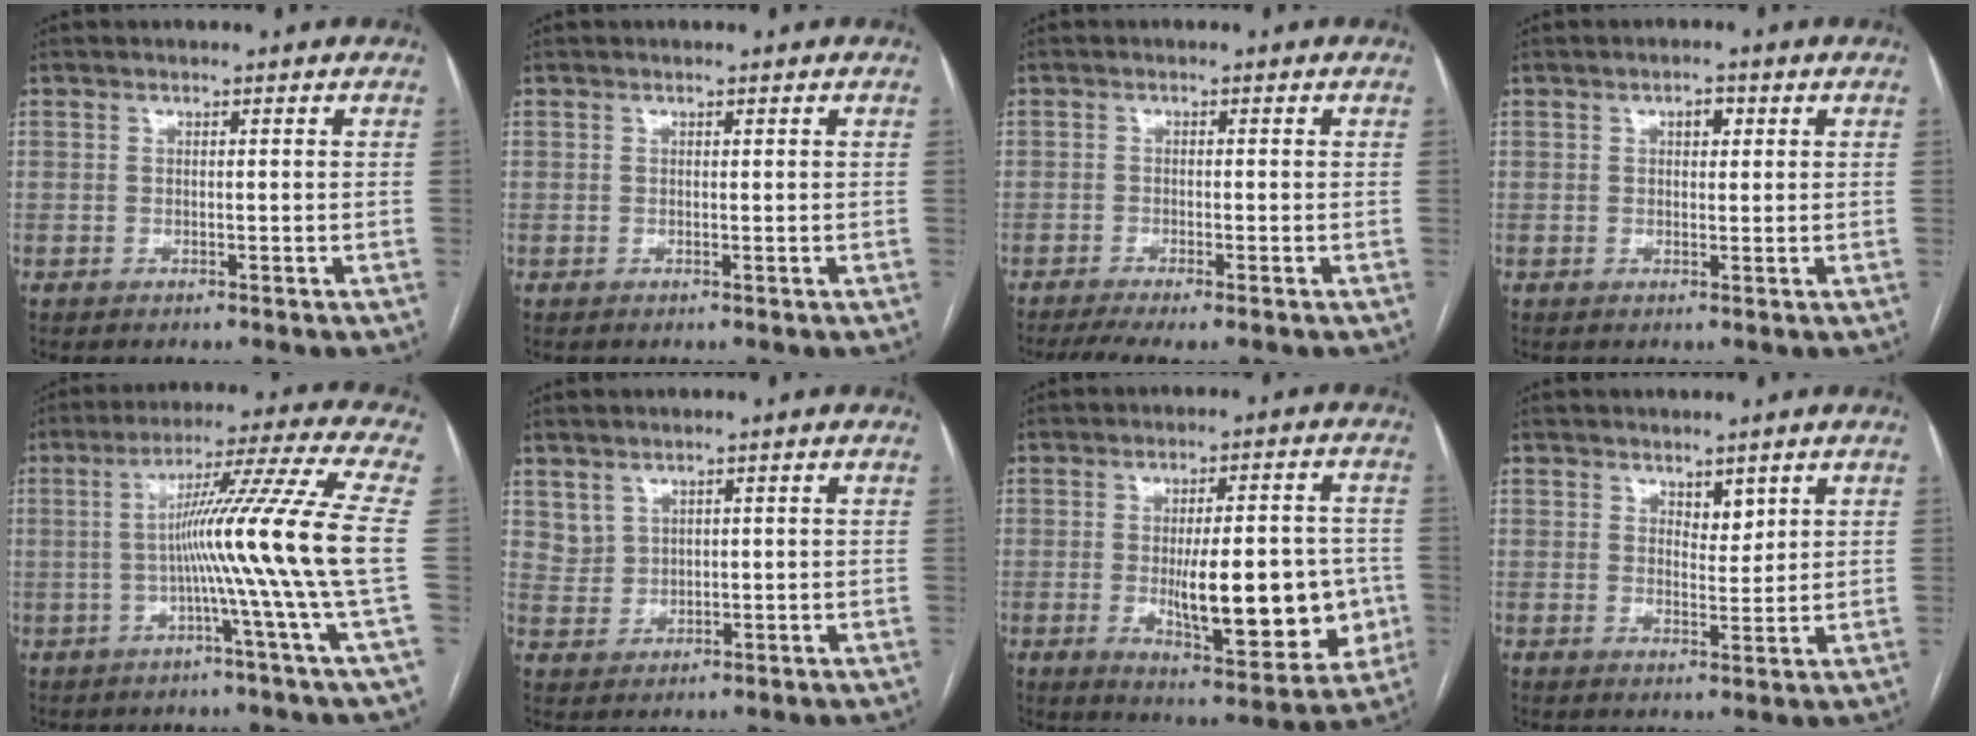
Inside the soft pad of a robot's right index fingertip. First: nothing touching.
{"total": 0.0}
{"total": 5.2, "force": [-3.9, 0.2, 3.5], "torque": [-0.055, -0.008, -0.064]}
{"total": 2.1, "force": [0.8, 1.1, 1.6], "torque": [-0.023, 0.007, 0.012]}
{"total": 14.5, "force": [-1.7, -3.9, 13.9], "torque": [-0.213, -0.001, -0.032]}
{"total": 2.8, "force": [2.0, 2.0, 0.4], "torque": [-0.005, 0.002, 0.044]}
{"total": 16.0, "force": [-2.3, 5.0, 15.0], "torque": [-0.209, 0.001, -0.019]}
{"total": 2.7, "force": [1.8, 1.3, 1.5], "torque": [-0.022, -0.004, 0.036]}